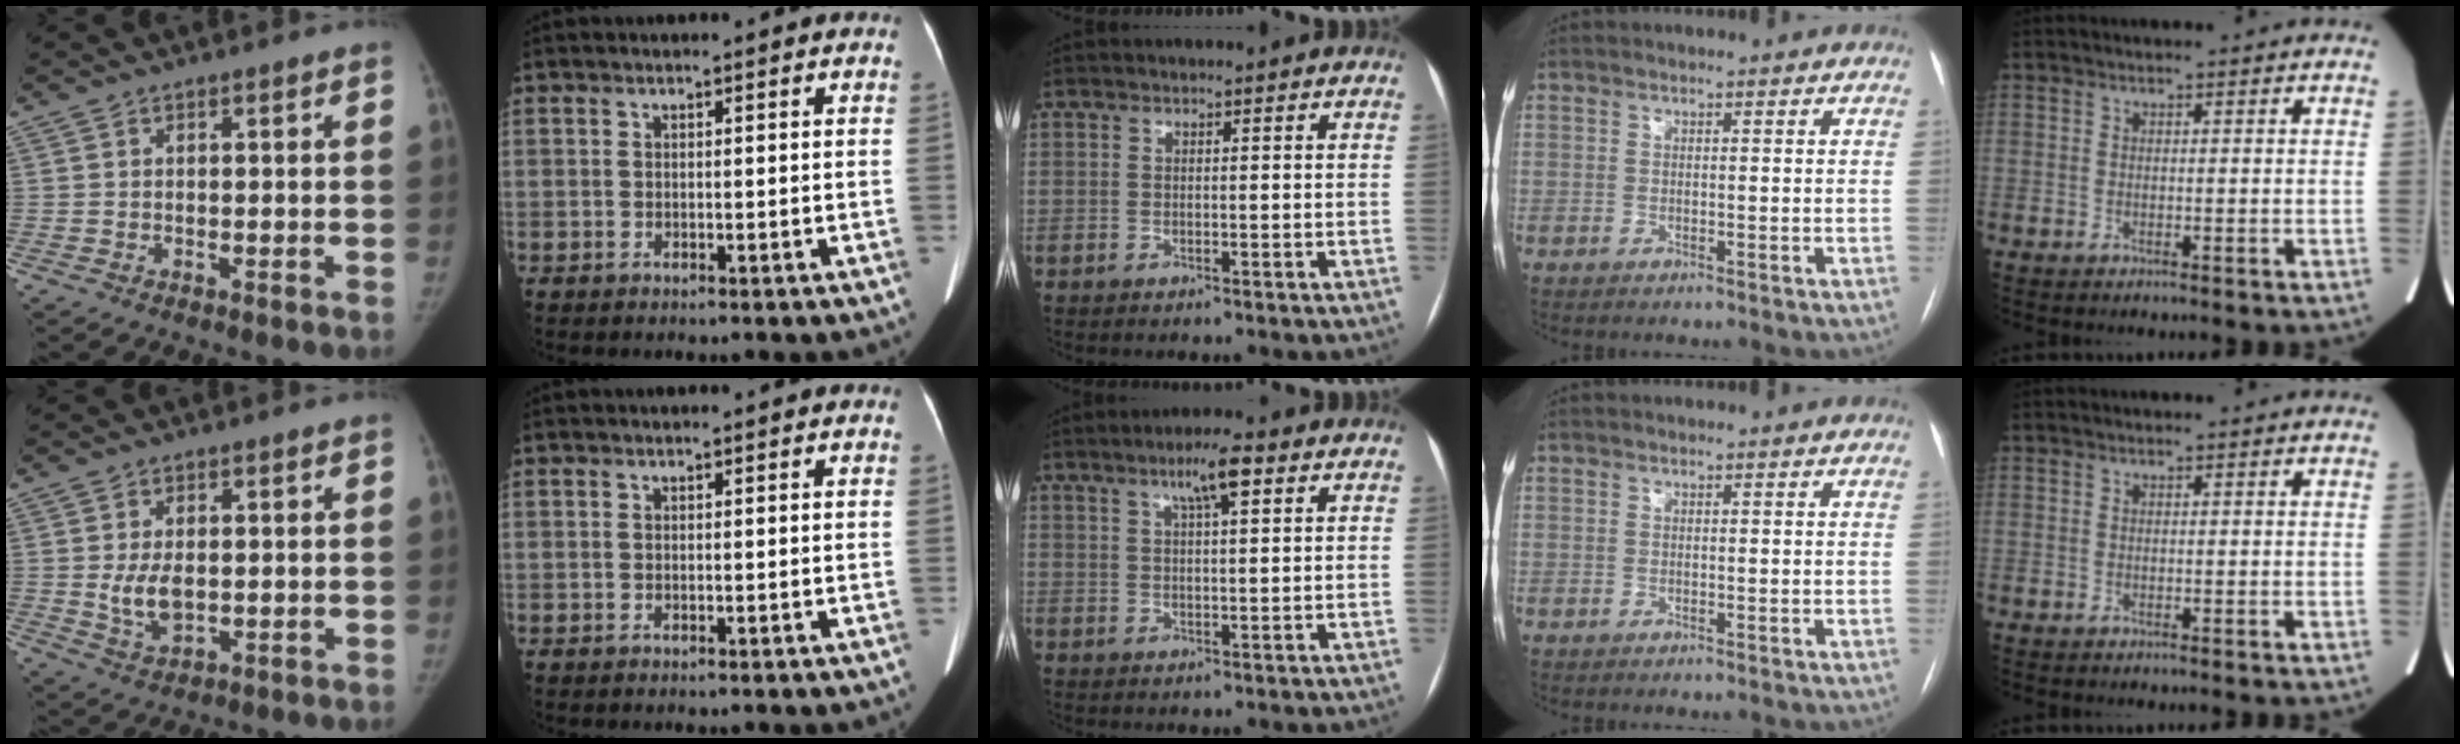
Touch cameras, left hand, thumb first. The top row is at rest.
{"thumb": {"total": 5.2, "force": [0.1, 3.0, 4.2], "torque": [-0.075, -0.010, 0.008]}, "middle": {"total": 5.5, "force": [2.9, 0.7, 4.7], "torque": [-0.082, 0.011, 0.047]}}